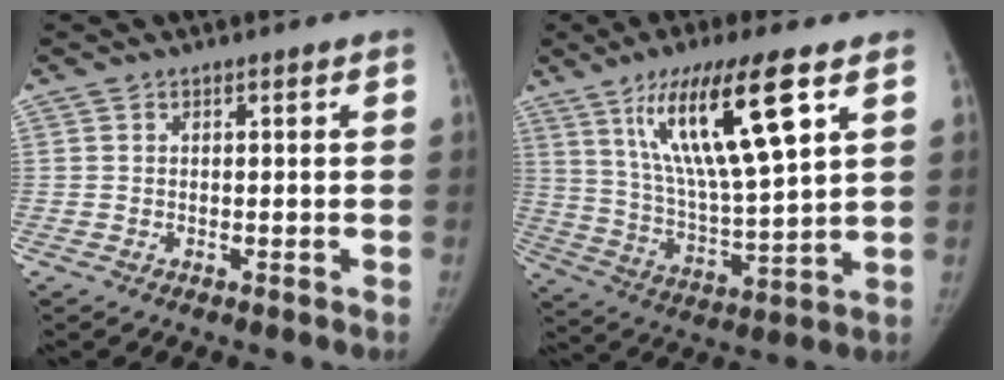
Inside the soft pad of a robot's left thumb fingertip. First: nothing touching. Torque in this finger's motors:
{"motor_torque": [0.24, 0.36, 1.98, -0.80, 0.37]}